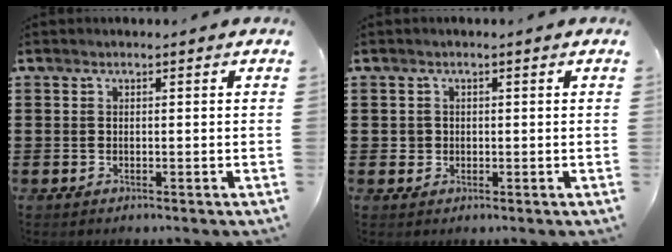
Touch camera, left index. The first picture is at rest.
{"total": 1.2, "force": [0.0, 1.2, 0.2], "torque": [-0.007, 0.007, -0.002]}